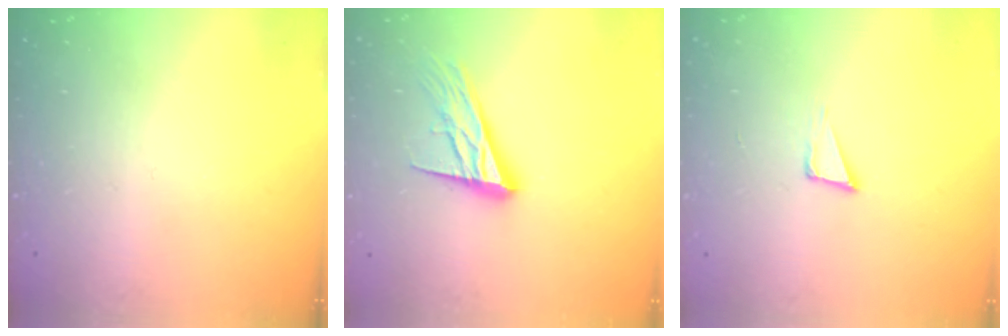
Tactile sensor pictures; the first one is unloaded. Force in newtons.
{"total": 15.6, "press": 15.1, "slide": 3.7}
{"total": 4.0, "press": 2.8, "slide": 2.9}